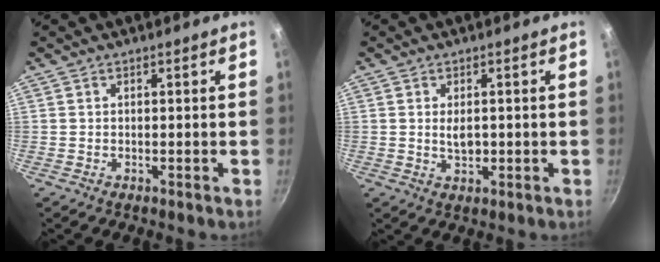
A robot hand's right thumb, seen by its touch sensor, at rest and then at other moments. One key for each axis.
{"total": 3.0, "fx": 0.1, "fy": 1.8, "fz": 2.4, "tx": -0.029, "ty": -0.002, "tz": 0.004}